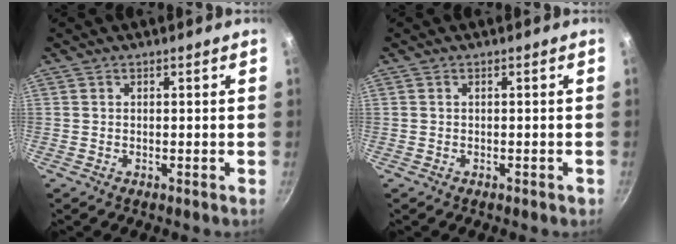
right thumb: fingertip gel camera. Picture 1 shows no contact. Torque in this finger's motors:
{"motor_torque": [-0.10, 0.13, -0.14, 0.05, 0.00]}